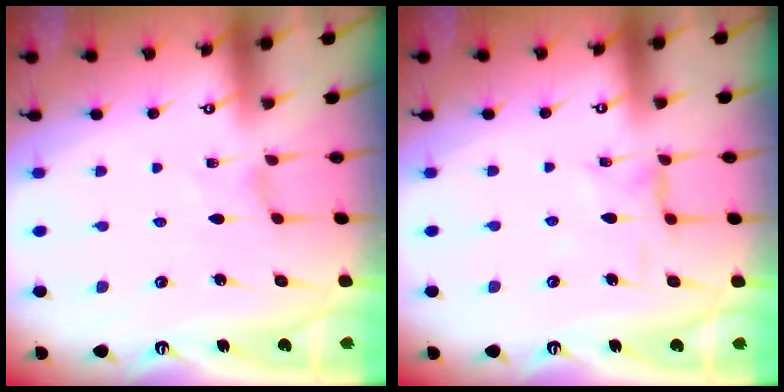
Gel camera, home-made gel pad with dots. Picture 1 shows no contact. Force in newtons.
{"total": 1.4, "press": 1.4, "slide": 0.3}